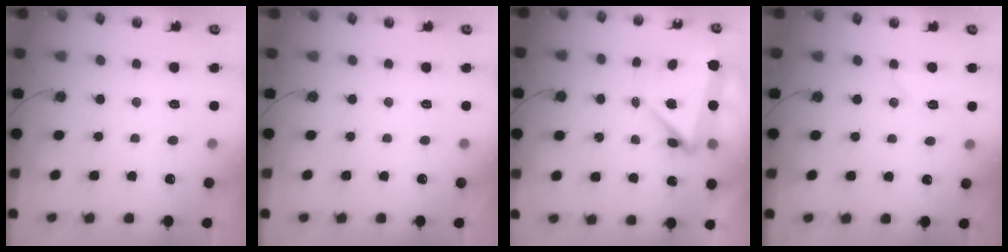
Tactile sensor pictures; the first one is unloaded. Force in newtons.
{"total": 0.0}
{"total": 6.5, "press": 6.3, "slide": 1.5}
{"total": 5.9, "press": 4.7, "slide": 3.5}